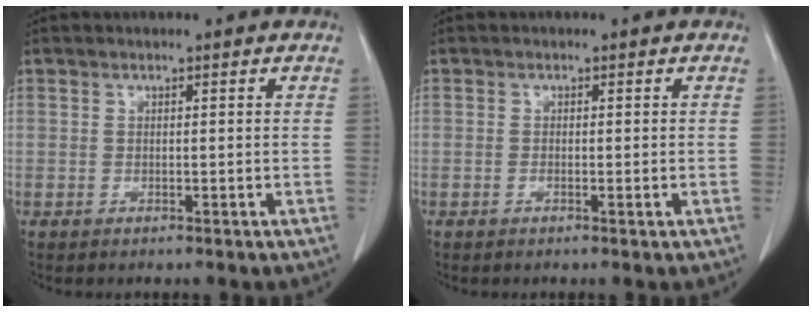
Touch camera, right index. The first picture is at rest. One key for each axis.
{"total": 1.0, "fx": -0.3, "fy": 0.1, "fz": 0.9, "tx": -0.014, "ty": -0.001, "tz": -0.004}